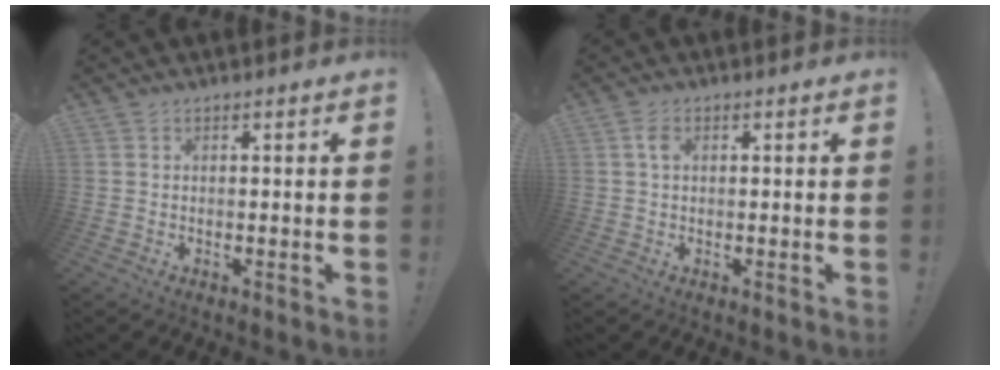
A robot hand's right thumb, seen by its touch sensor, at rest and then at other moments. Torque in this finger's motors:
{"motor_torque": [0.49, 0.59, 0.28, -0.26, 0.11]}